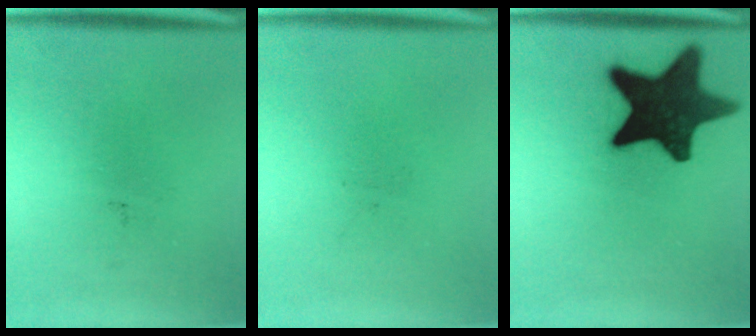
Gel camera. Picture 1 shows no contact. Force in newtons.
{"total": 0.0}
{"total": 17.3}